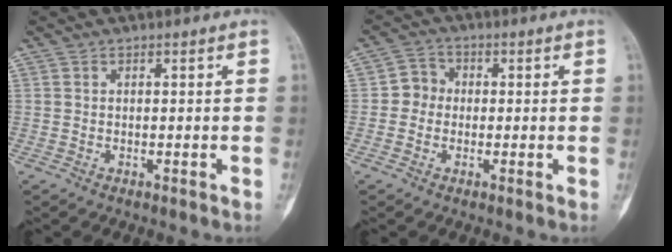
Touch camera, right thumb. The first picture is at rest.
{"total": 3.8, "force": [-0.5, 3.5, 1.4], "torque": [-0.001, 0.010, -0.019]}